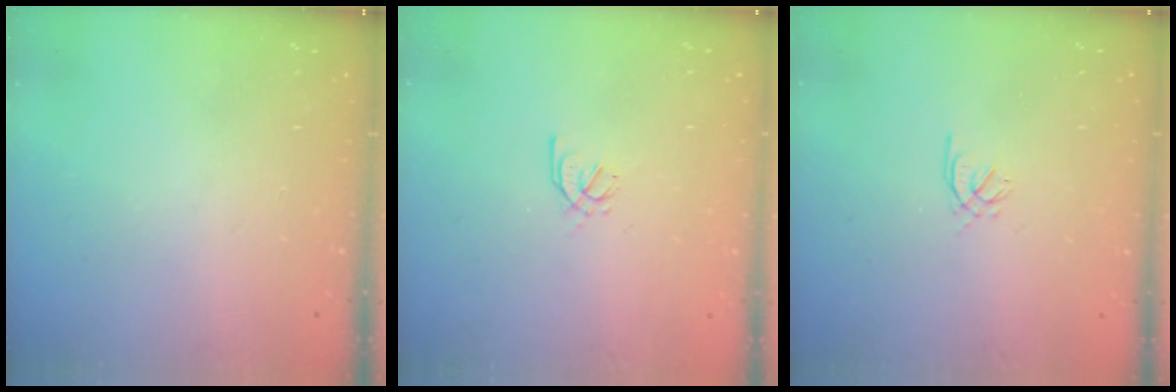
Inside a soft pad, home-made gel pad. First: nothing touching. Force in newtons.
{"total": 2.6, "press": 2.5, "slide": 0.7}
{"total": 0.9, "press": 0.8, "slide": 0.4}